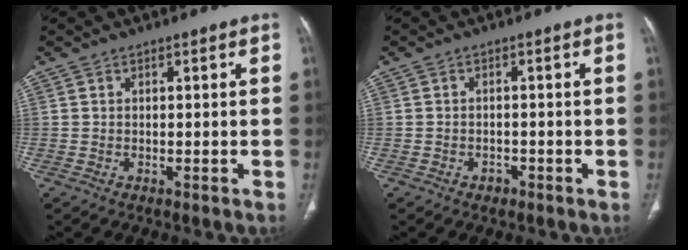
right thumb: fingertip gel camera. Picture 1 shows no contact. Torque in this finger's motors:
{"motor_torque": [0.01, 0.29, 0.14, 0.25, 0.03]}